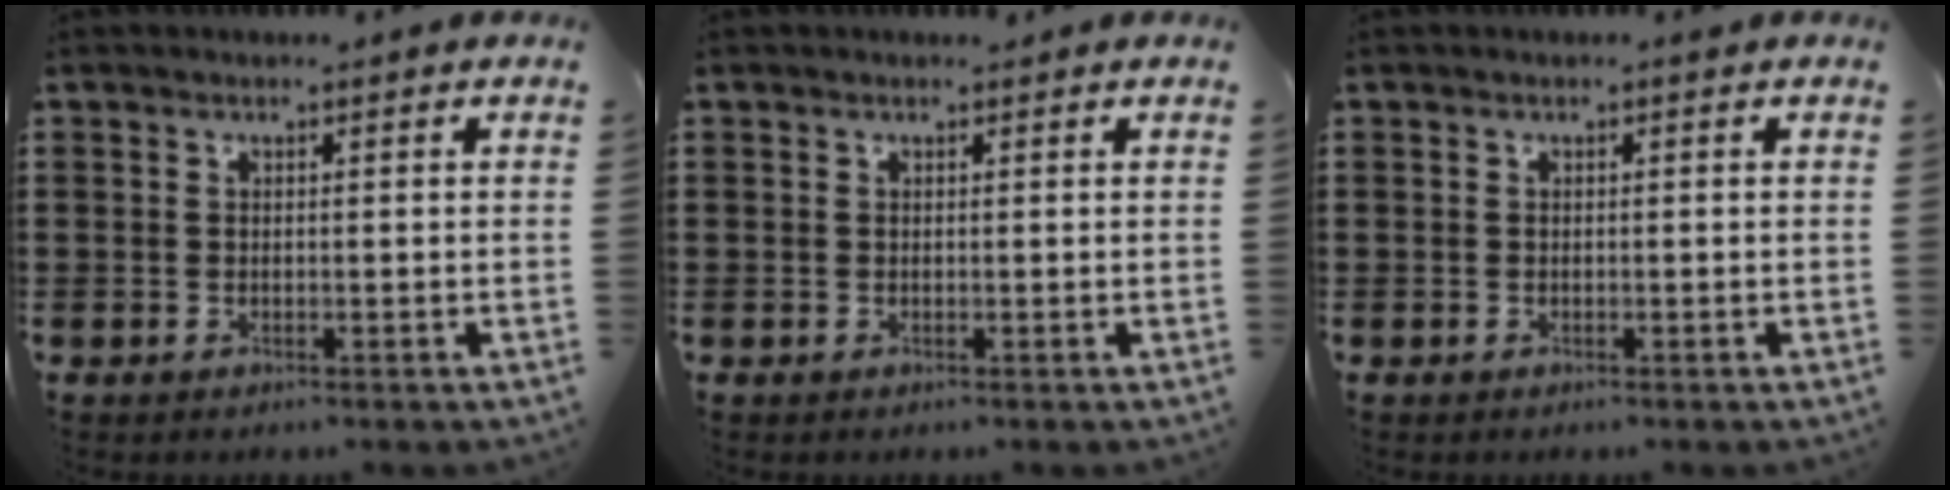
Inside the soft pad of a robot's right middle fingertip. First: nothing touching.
{"total": 0.5, "force": [0.5, 0.2, 0.0], "torque": [0.004, -0.005, 0.009]}
{"total": 0.0}